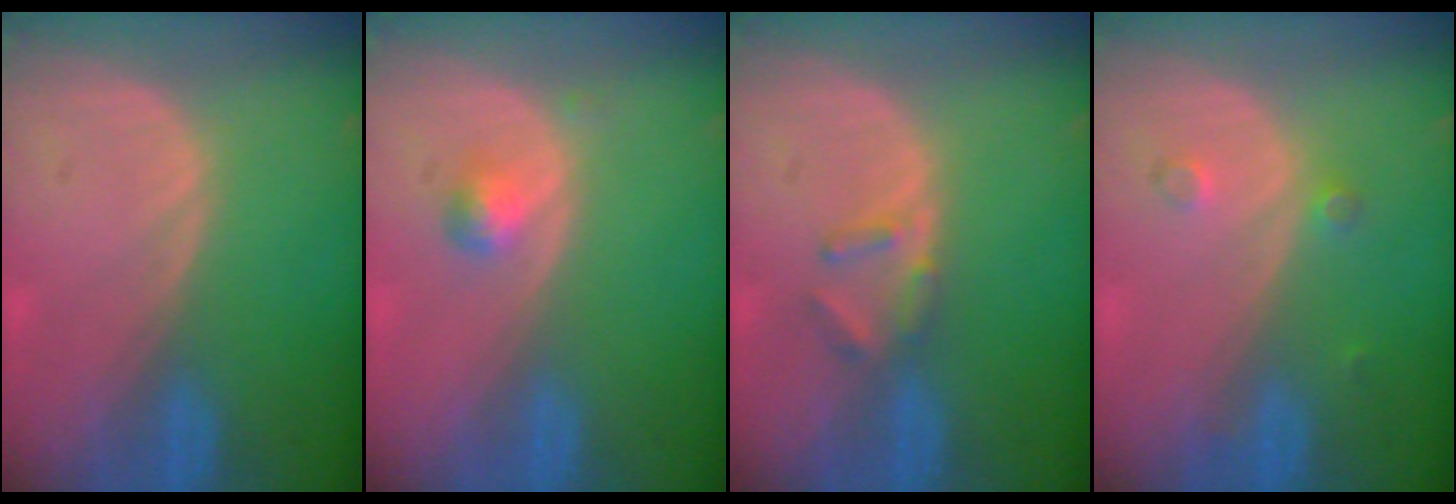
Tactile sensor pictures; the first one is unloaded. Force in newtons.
{"total": 2.0, "press": 2.0, "slide": 0.2}
{"total": 2.8, "press": 2.7, "slide": 0.4}
{"total": 2.1, "press": 1.8, "slide": 1.1}